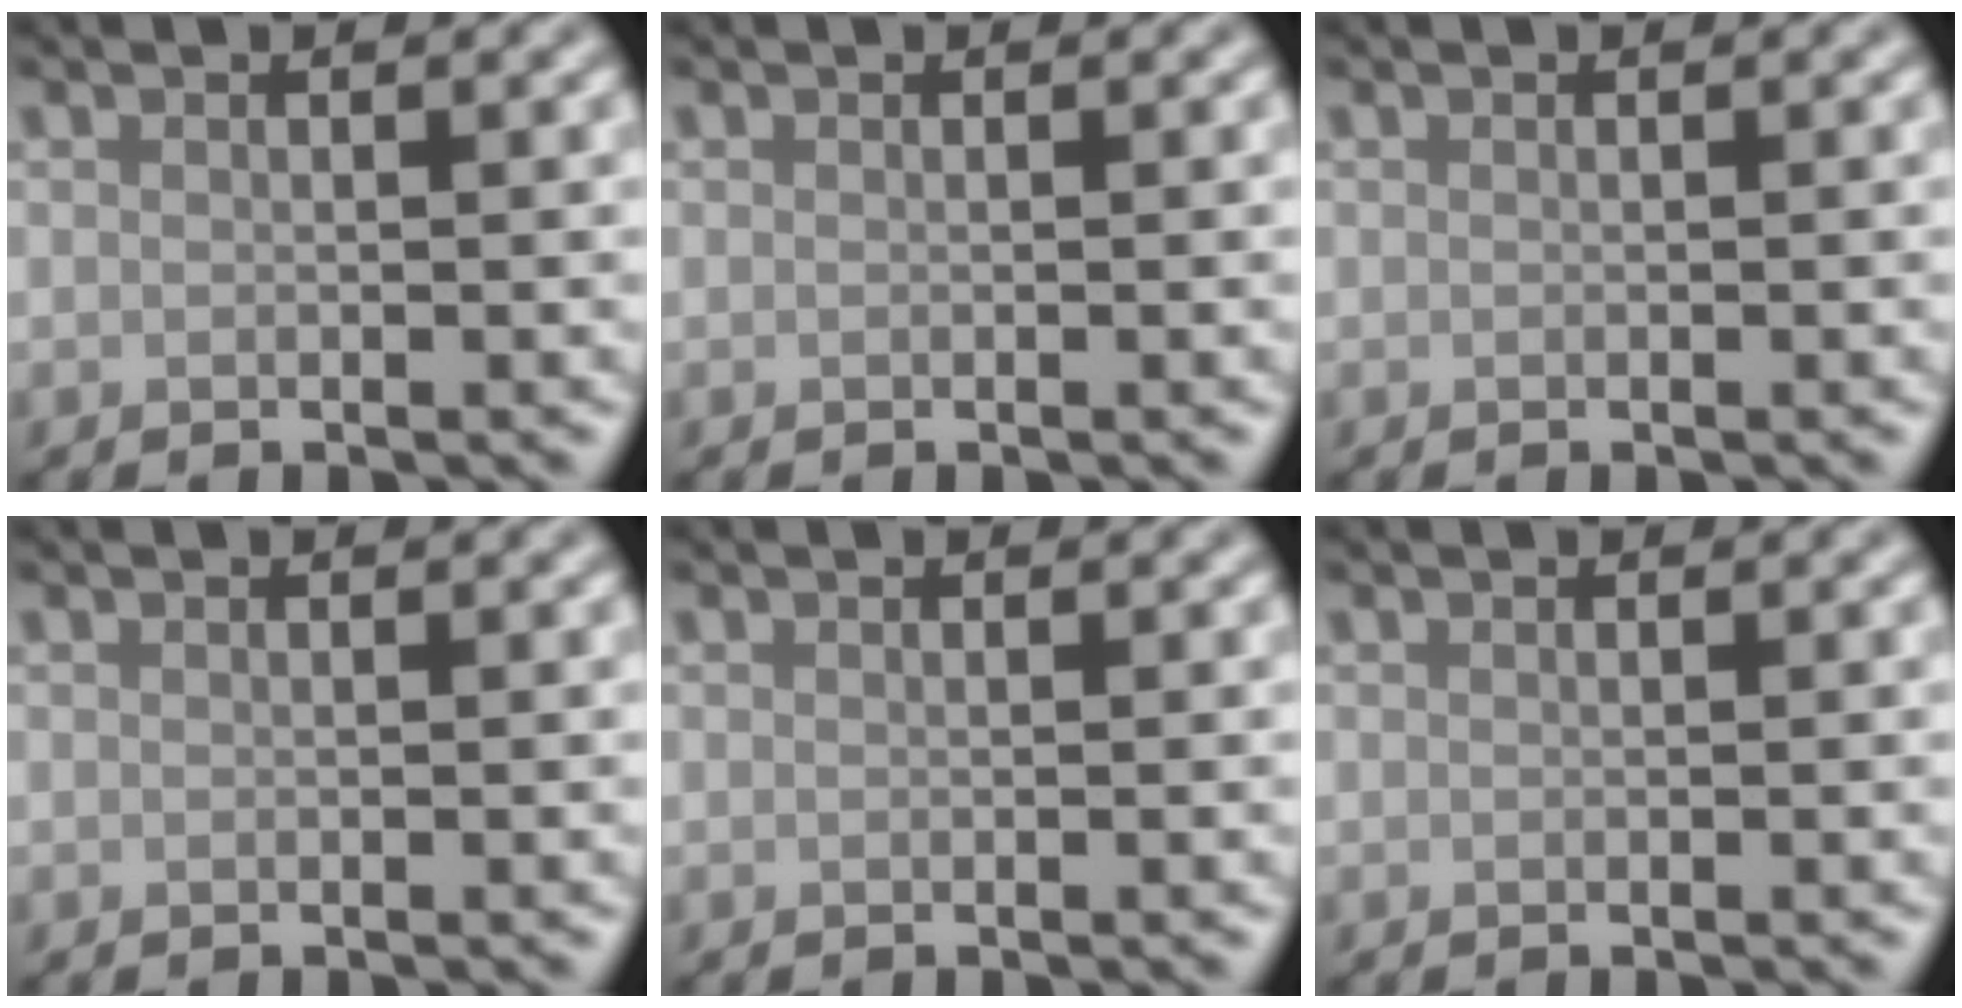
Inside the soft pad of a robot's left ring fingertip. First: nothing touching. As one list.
[{"total": 0.0}, {"total": 0.0}, {"total": 0.0}, {"total": 0.0}, {"total": 0.0}]